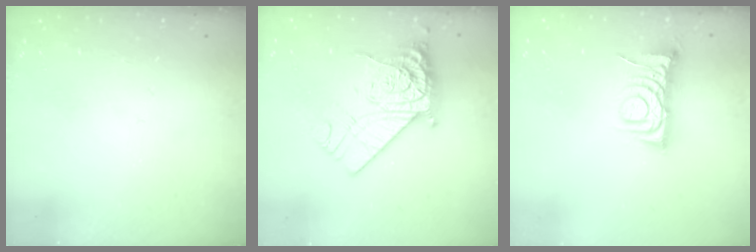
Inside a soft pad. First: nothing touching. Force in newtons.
{"total": 12.2, "press": 12.1, "slide": 1.4}
{"total": 7.1, "press": 7.1, "slide": 0.9}